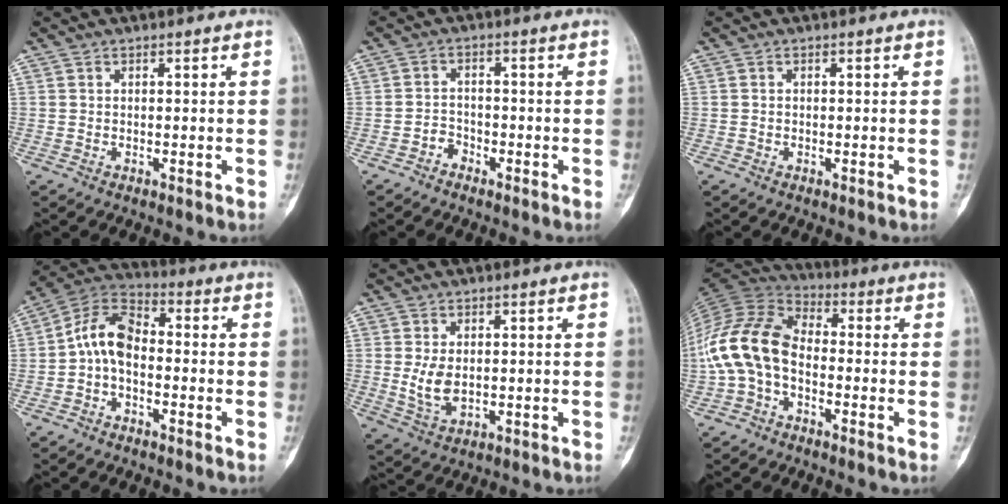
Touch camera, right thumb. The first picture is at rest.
{"total": 2.4, "force": [-1.7, 1.6, 0.3], "torque": [0.003, 0.017, -0.036]}
{"total": 0.0}
{"total": 9.0, "force": [-1.3, 5.6, 7.0], "torque": [-0.119, 0.036, -0.042]}
{"total": 5.0, "force": [0.0, 3.0, 4.0], "torque": [-0.073, -0.010, 0.008]}
{"total": 13.3, "force": [-2.7, 8.6, 9.7], "torque": [-0.192, 0.046, -0.064]}